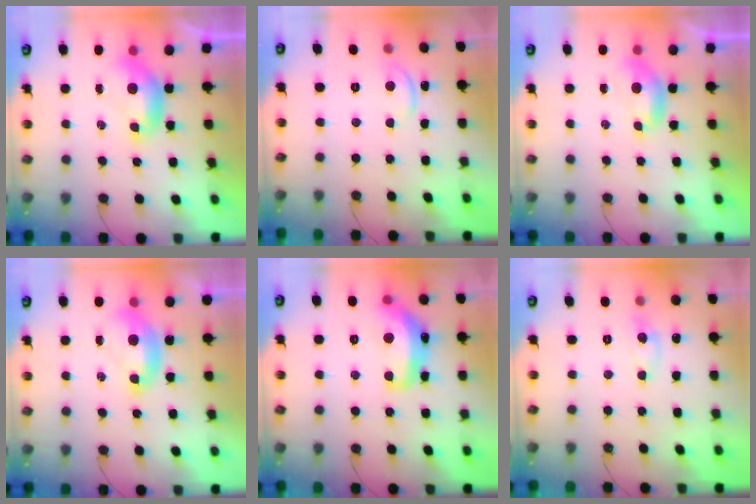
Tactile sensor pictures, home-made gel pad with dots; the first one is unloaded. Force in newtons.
{"total": 0.9, "press": 0.6, "slide": 0.6}
{"total": 1.7, "press": 1.6, "slide": 0.4}
{"total": 1.8, "press": 1.6, "slide": 0.7}
{"total": 7.9, "press": 7.8, "slide": 1.0}
{"total": 0.7, "press": 0.5, "slide": 0.4}